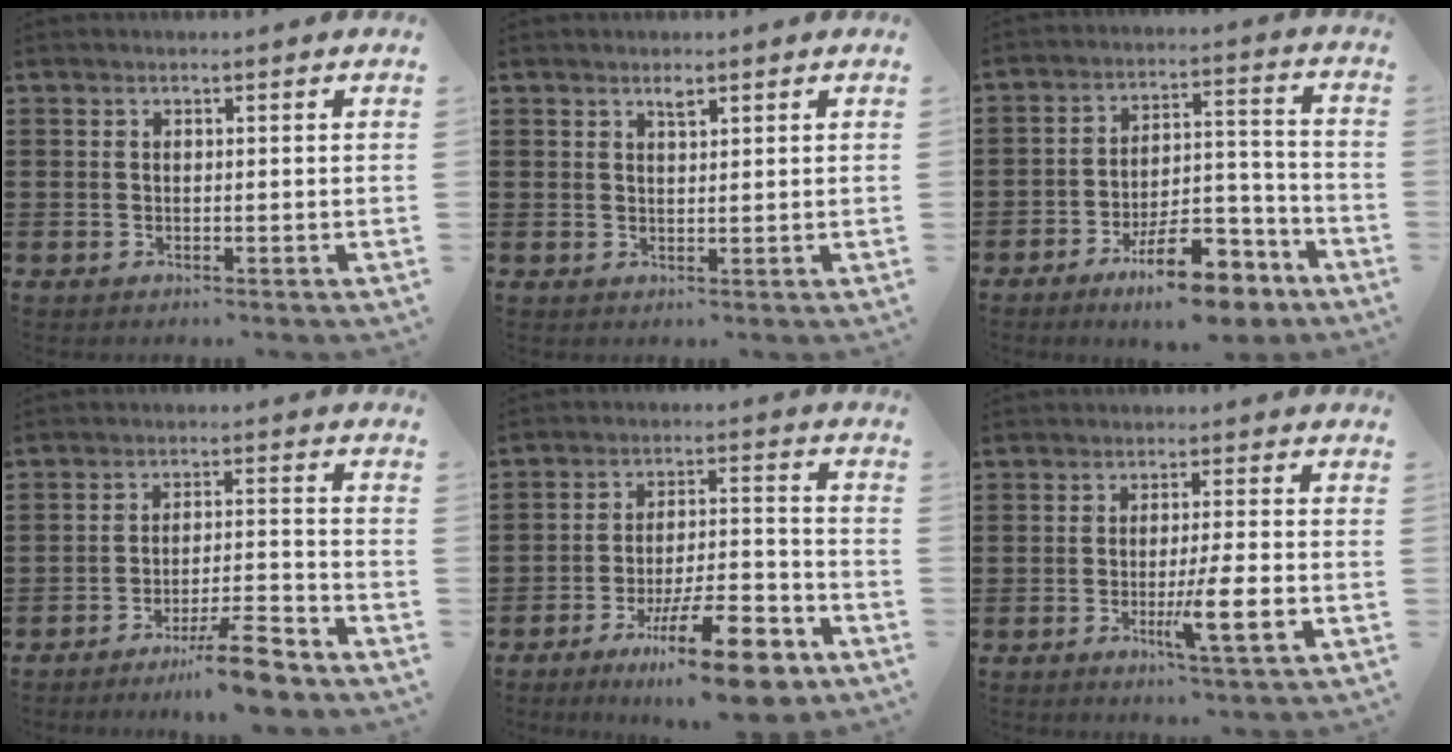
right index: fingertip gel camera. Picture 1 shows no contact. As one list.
[{"total": 1.3, "force": [1.0, 0.3, 0.8], "torque": [-0.018, 0.002, 0.017]}, {"total": 12.5, "force": [-8.9, 4.3, 7.7], "torque": [-0.109, 0.049, -0.156]}, {"total": 7.6, "force": [-6.2, 0.5, 4.3], "torque": [-0.064, 0.006, -0.112]}, {"total": 13.9, "force": [-8.9, 3.1, 10.2], "torque": [-0.166, 0.032, -0.153]}, {"total": 6.7, "force": [-2.2, 0.2, 6.3], "torque": [-0.107, -0.015, -0.037]}]